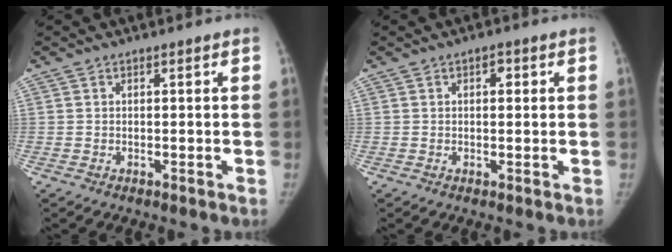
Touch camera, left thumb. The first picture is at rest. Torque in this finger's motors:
{"motor_torque": [-0.19, 0.04, -0.41, 0.28, 0.04]}